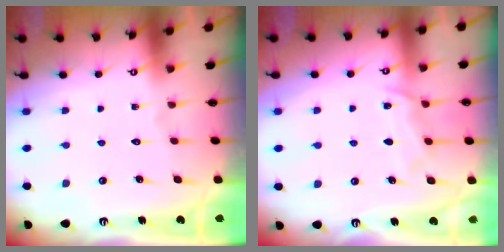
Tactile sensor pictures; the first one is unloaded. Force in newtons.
{"total": 6.6, "press": 6.5, "slide": 0.6}